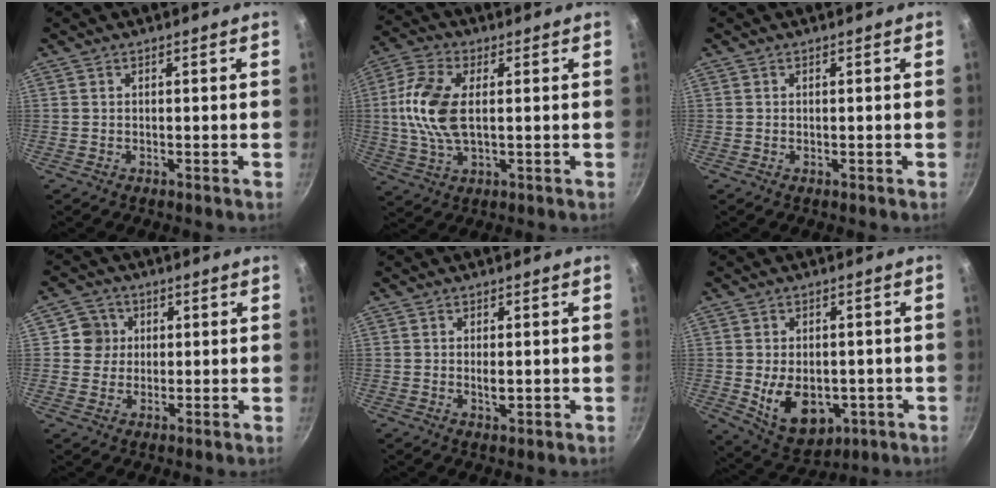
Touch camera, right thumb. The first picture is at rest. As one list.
[{"total": 11.8, "force": [1.0, 5.9, 10.1], "torque": [-0.228, 0.005, 0.020]}, {"total": 0.0}, {"total": 5.4, "force": [0.8, 5.3, 1.0], "torque": [0.016, 0.006, 0.009]}, {"total": 1.0, "force": [-0.2, 0.6, 0.9], "torque": [-0.013, -0.002, -0.003]}, {"total": 11.8, "force": [-2.7, 7.9, 8.3], "torque": [-0.112, 0.001, -0.021]}]